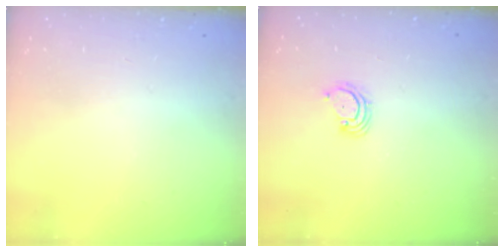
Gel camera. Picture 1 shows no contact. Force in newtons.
{"total": 3.8, "press": 3.8, "slide": 0.4}